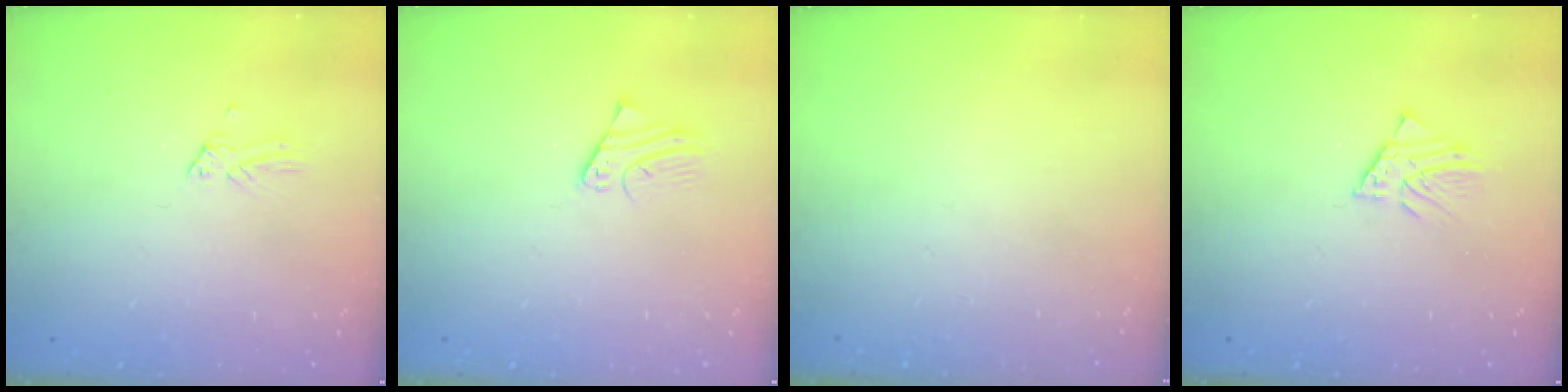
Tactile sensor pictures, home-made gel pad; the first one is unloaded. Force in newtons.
{"total": 2.0, "press": 2.0, "slide": 0.2}
{"total": 0.0}
{"total": 1.4, "press": 1.4, "slide": 0.1}